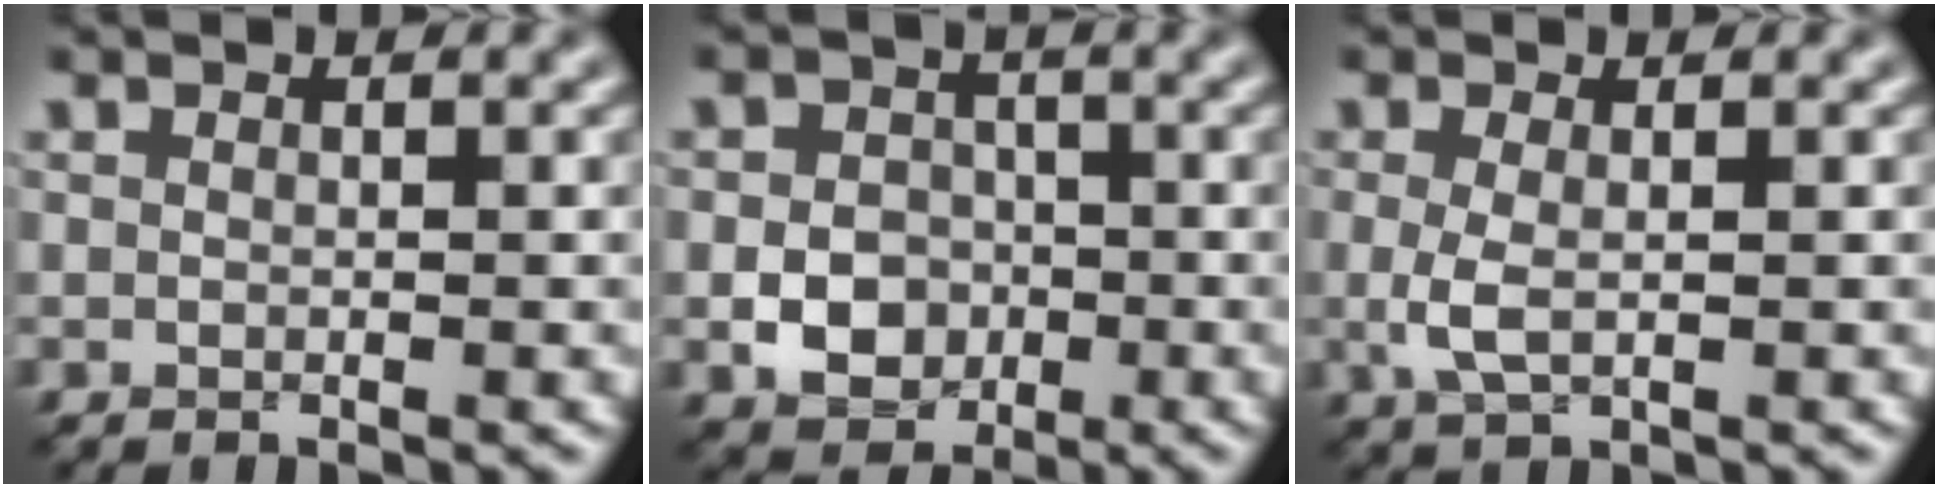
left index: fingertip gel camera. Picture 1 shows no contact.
{"total": 4.0, "force": [-1.3, 3.2, 2.0], "torque": [-0.031, -0.001, -0.026]}
{"total": 2.1, "force": [-0.1, 0.8, 1.9], "torque": [-0.052, -0.003, -0.003]}